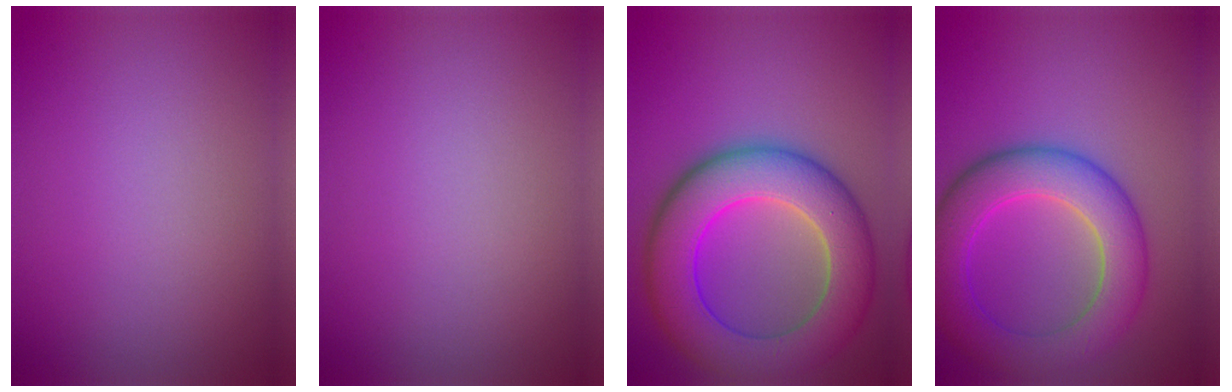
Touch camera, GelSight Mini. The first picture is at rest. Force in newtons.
{"total": 0.0}
{"total": 10.6, "press": 10.6, "slide": 0.2}
{"total": 7.6, "press": 7.6, "slide": 0.3}